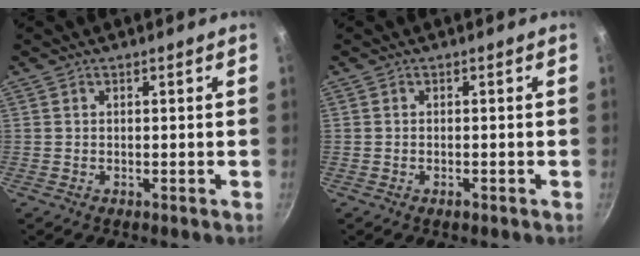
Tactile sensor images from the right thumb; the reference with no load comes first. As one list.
[{"total": 1.0, "force": [-0.6, 0.4, 0.6], "torque": [-0.013, 0.002, -0.010]}]